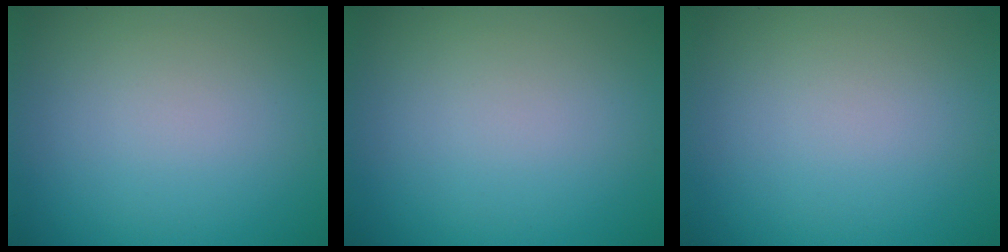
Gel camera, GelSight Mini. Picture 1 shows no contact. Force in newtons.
{"total": 0.0}
{"total": 0.0}